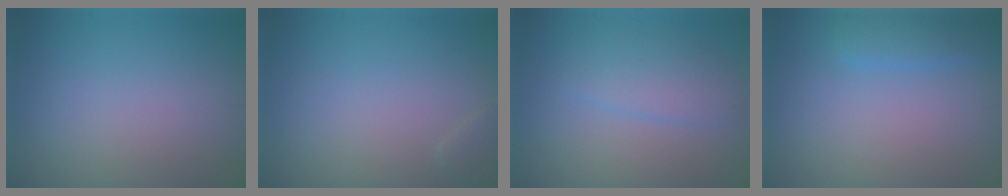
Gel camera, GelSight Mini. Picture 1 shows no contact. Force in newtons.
{"total": 0.8, "press": 0.8, "slide": 0.0}
{"total": 2.6, "press": 2.6, "slide": 0.1}
{"total": 2.2, "press": 2.2, "slide": 0.1}